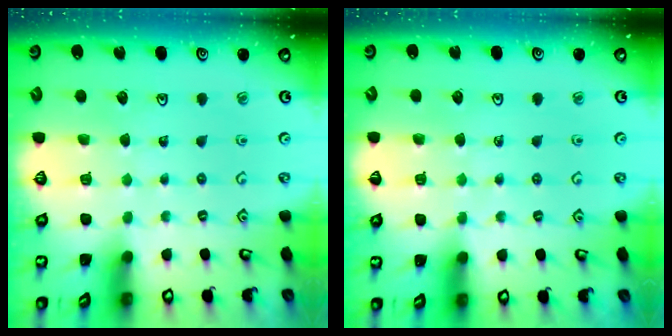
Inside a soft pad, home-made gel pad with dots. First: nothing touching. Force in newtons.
{"total": 3.0, "press": 3.0, "slide": 0.5}